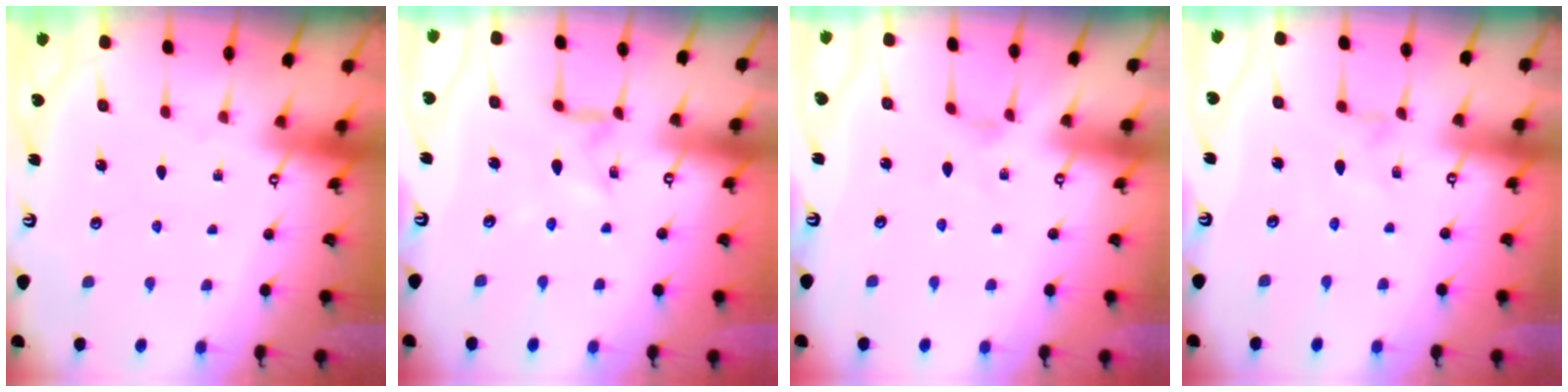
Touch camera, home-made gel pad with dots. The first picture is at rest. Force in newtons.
{"total": 3.0, "press": 2.9, "slide": 0.4}
{"total": 0.8, "press": 0.8, "slide": 0.2}
{"total": 0.8, "press": 0.8, "slide": 0.3}